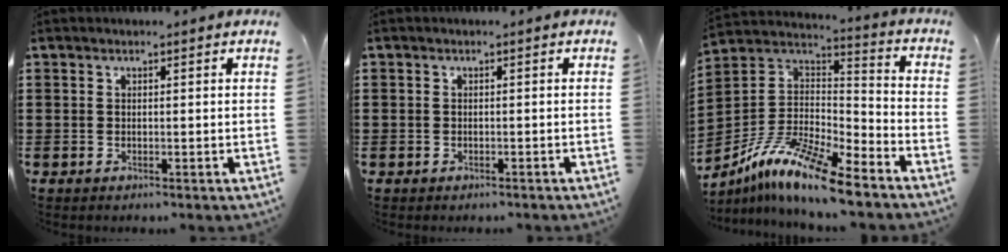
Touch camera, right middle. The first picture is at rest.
{"total": 0.6, "force": [-0.5, 0.4, 0.1], "torque": [-0.002, 0.000, -0.010]}
{"total": 11.3, "force": [-9.3, 1.0, 6.4], "torque": [-0.140, 0.007, -0.193]}